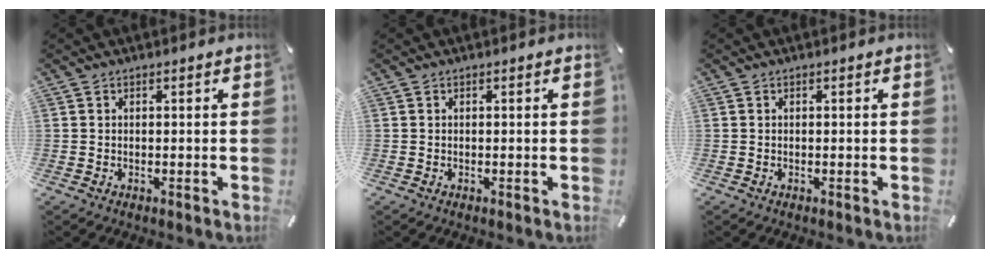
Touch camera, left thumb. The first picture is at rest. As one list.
[{"total": 0.0}, {"total": 0.0}]